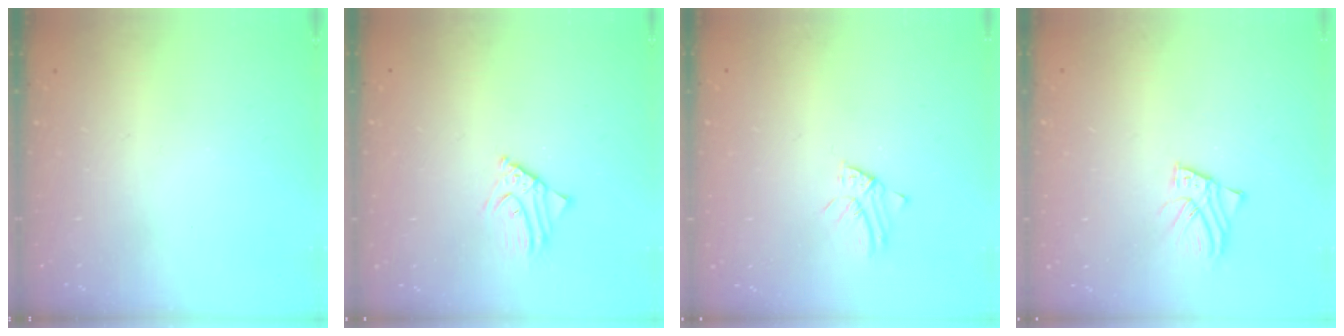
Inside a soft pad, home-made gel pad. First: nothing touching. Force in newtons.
{"total": 3.4, "press": 3.4, "slide": 0.2}
{"total": 2.1, "press": 2.1, "slide": 0.2}
{"total": 2.7, "press": 2.7, "slide": 0.2}